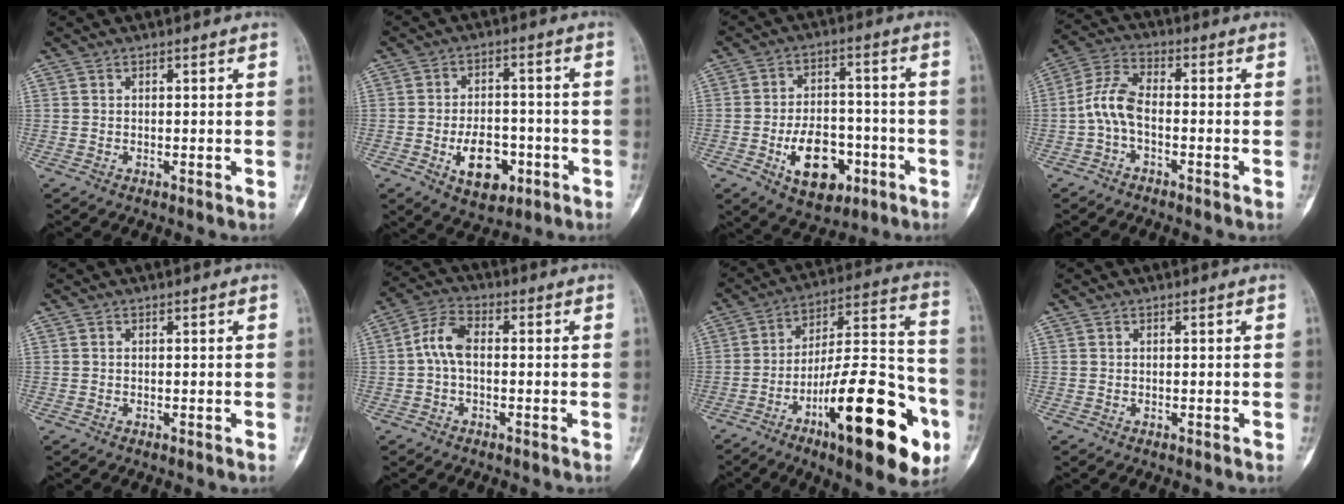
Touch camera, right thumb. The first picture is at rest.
{"total": 8.3, "force": [-2.9, 4.9, 6.0], "torque": [-0.073, 0.012, -0.036]}
{"total": 12.5, "force": [-4.8, 7.7, 8.7], "torque": [-0.110, 0.026, -0.070]}
{"total": 6.7, "force": [-1.6, 3.2, 5.7], "torque": [-0.123, 0.026, -0.040]}
{"total": 0.0}
{"total": 6.0, "force": [-0.2, 3.3, 5.0], "torque": [-0.100, 0.020, -0.013]}
{"total": 27.7, "force": [-11.6, 8.3, 23.8], "torque": [-0.326, 0.062, -0.172]}
{"total": 0.0}